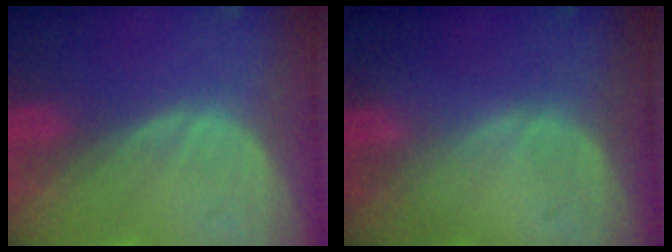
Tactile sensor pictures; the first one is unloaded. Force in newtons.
{"total": 0.0}